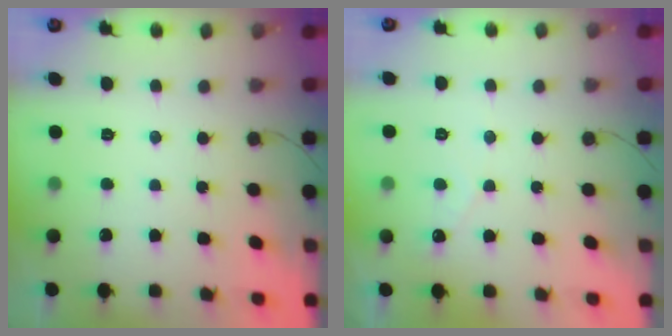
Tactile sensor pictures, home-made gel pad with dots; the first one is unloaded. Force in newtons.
{"total": 1.6, "press": 1.6, "slide": 0.2}